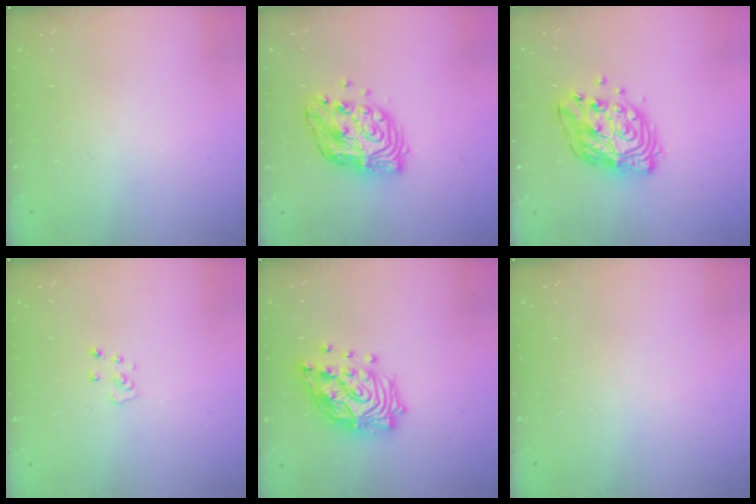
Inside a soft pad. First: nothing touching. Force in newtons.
{"total": 12.7, "press": 12.6, "slide": 1.0}
{"total": 14.1, "press": 14.0, "slide": 1.3}
{"total": 2.8, "press": 2.8, "slide": 0.2}
{"total": 16.7, "press": 16.6, "slide": 1.1}
{"total": 0.0}